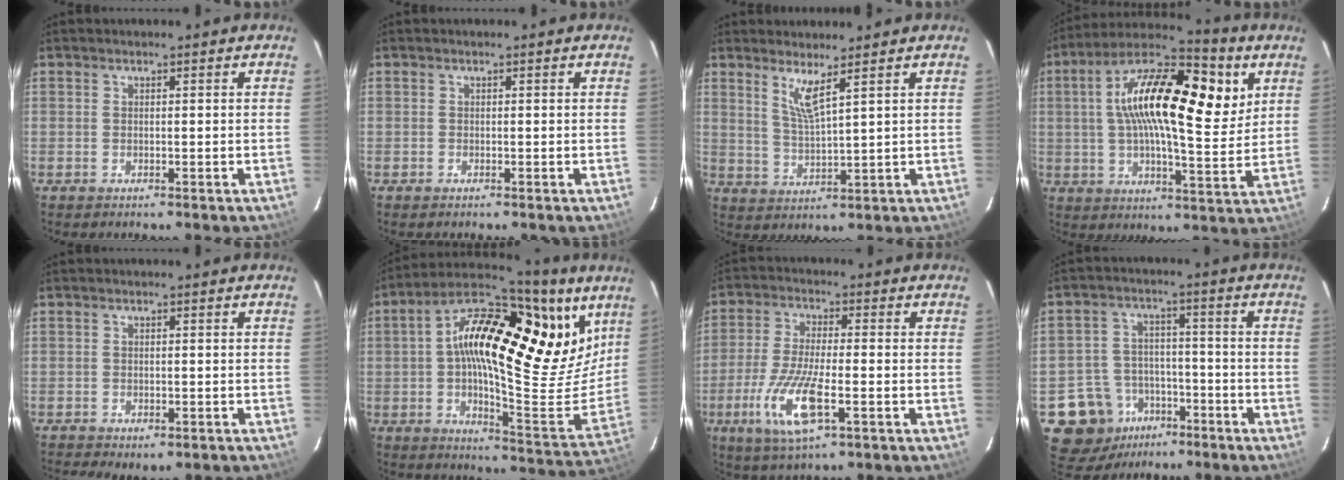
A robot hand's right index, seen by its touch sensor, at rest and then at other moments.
{"total": 0.0}
{"total": 4.7, "force": [3.2, -0.2, 3.5], "torque": [-0.070, -0.010, 0.062]}
{"total": 21.6, "force": [6.8, 7.8, 18.9], "torque": [-0.329, 0.030, 0.090]}
{"total": 5.7, "force": [-3.9, 2.8, 3.1], "torque": [-0.073, -0.017, -0.050]}
{"total": 28.9, "force": [11.2, 11.6, 24.0], "torque": [-0.369, 0.007, 0.161]}
{"total": 12.1, "force": [-4.4, 3.2, 10.8], "torque": [-0.230, -0.018, -0.084]}
{"total": 11.8, "force": [-6.4, 9.5, 2.9], "torque": [-0.089, 0.027, -0.085]}